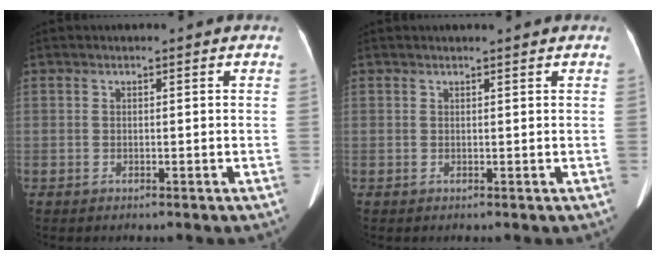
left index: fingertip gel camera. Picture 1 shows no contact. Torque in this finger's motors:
{"motor_torque": [0.04, 0.03, 0.05, 0.02]}